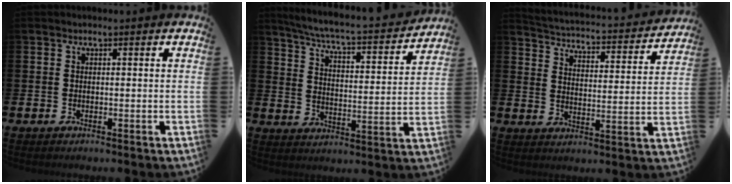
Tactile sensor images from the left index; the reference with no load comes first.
{"total": 5.7, "force": [5.2, 0.3, 2.2], "torque": [-0.066, -0.046, 0.081]}
{"total": 3.8, "force": [3.7, 0.6, 0.7], "torque": [-0.035, -0.039, 0.053]}